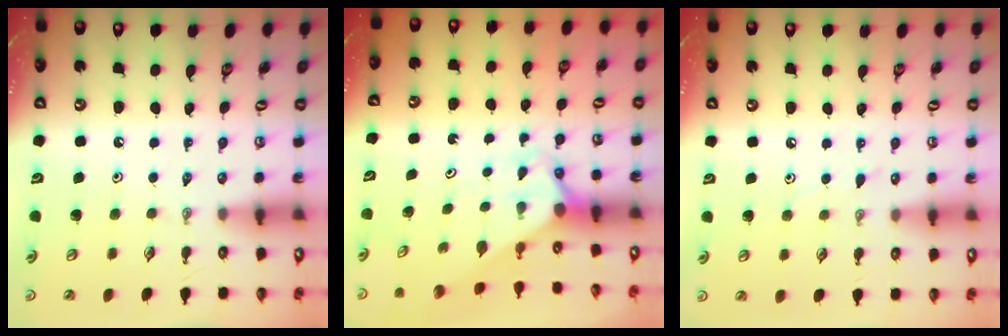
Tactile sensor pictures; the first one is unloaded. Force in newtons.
{"total": 2.6, "press": 2.5, "slide": 0.3}
{"total": 5.4, "press": 5.4, "slide": 0.5}